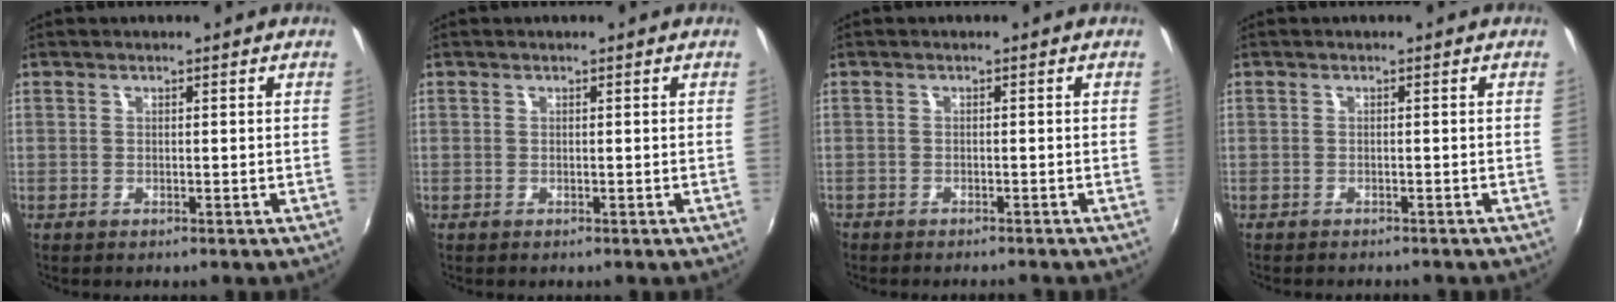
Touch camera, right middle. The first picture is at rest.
{"total": 0.0}
{"total": 2.0, "force": [-1.9, 0.5, 0.4], "torque": [-0.023, -0.008, -0.036]}
{"total": 2.0, "force": [-1.9, 0.4, 0.6], "torque": [-0.021, -0.012, -0.028]}